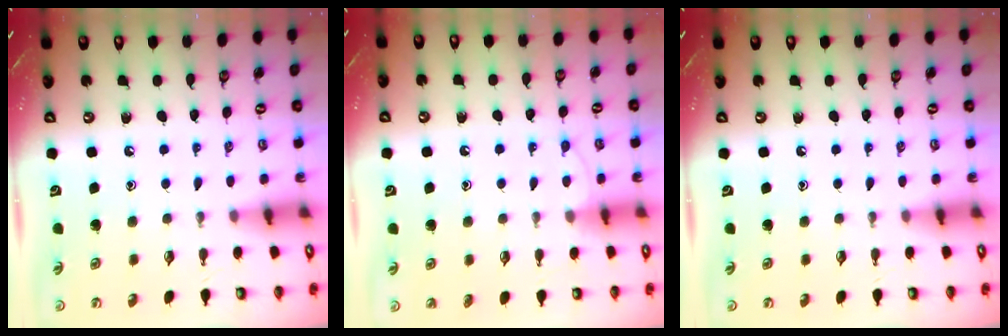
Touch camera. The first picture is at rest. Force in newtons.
{"total": 5.8, "press": 5.8, "slide": 0.6}
{"total": 0.0}